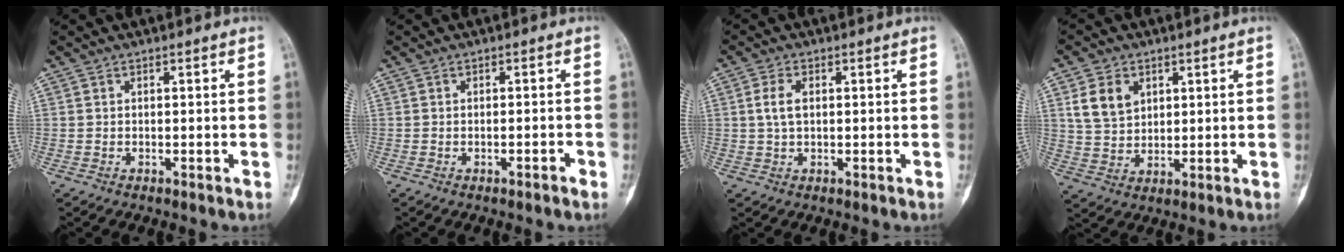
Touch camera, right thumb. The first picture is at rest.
{"total": 1.4, "force": [-0.8, 0.3, 1.1], "torque": [-0.022, 0.007, -0.009]}
{"total": 3.7, "force": [0.6, 2.1, 3.0], "torque": [-0.059, 0.004, 0.012]}
{"total": 7.6, "force": [3.0, 5.5, 4.2], "torque": [-0.060, -0.010, 0.064]}